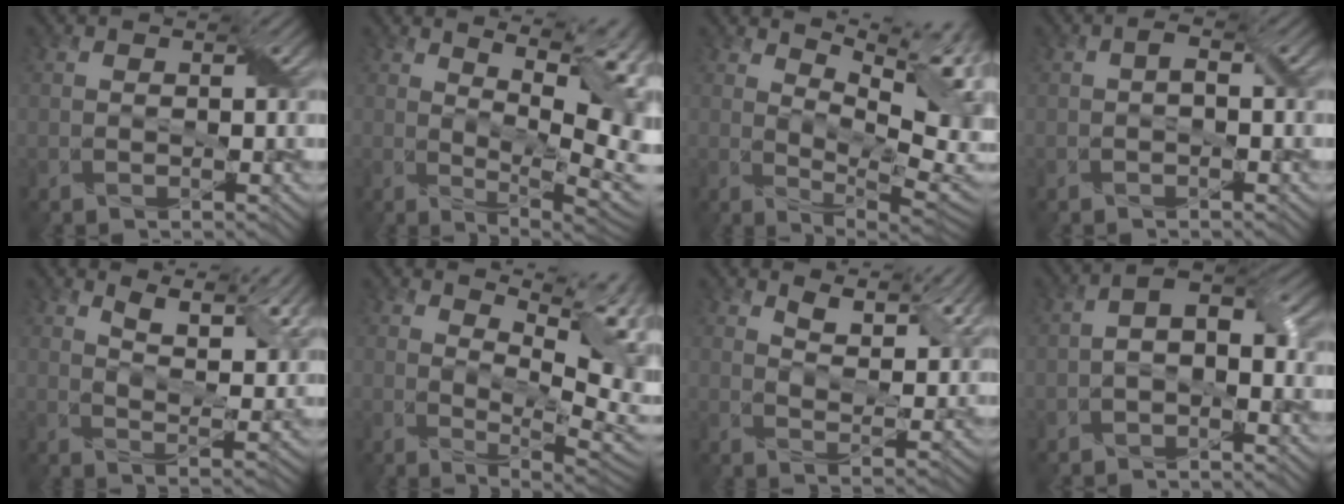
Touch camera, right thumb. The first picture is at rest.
{"total": 13.5, "force": [5.4, 4.1, 11.7], "torque": [-0.182, 0.023, 0.082]}
{"total": 13.4, "force": [6.0, 4.5, 11.1], "torque": [-0.174, 0.019, 0.085]}
{"total": 1.2, "force": [-0.2, 0.5, 1.1], "torque": [-0.023, 0.005, -0.004]}
{"total": 11.1, "force": [7.8, 3.2, 7.3], "torque": [-0.129, 0.000, 0.118]}
{"total": 10.8, "force": [5.1, 3.4, 8.9], "torque": [-0.144, 0.009, 0.070]}
{"total": 8.1, "force": [6.0, 2.6, 4.7], "torque": [-0.092, -0.007, 0.103]}
{"total": 4.8, "force": [-0.8, 2.5, 4.0], "torque": [-0.064, 0.012, -0.022]}